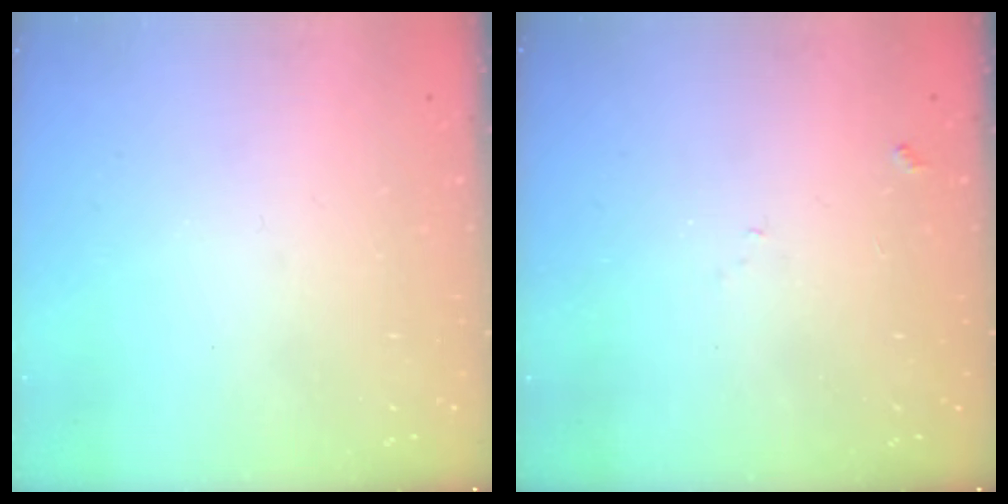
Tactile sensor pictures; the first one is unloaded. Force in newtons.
{"total": 5.3, "press": 5.2, "slide": 0.6}